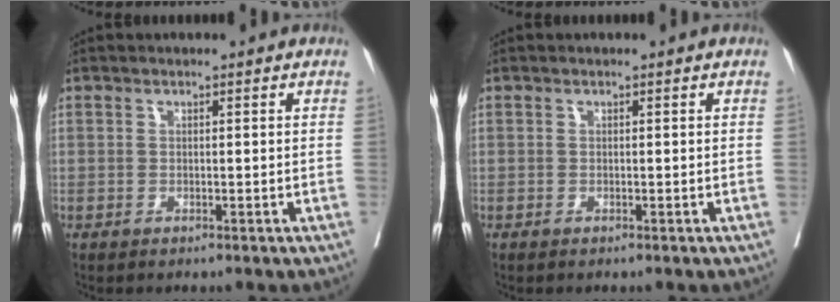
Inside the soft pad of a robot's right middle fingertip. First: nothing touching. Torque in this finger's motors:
{"motor_torque": [0.12, -0.08, 0.03, 0.01]}